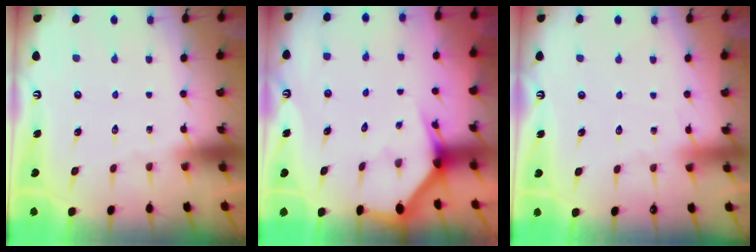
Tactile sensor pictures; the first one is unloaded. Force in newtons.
{"total": 2.9, "press": 2.9, "slide": 0.1}
{"total": 2.6, "press": 2.6, "slide": 0.4}